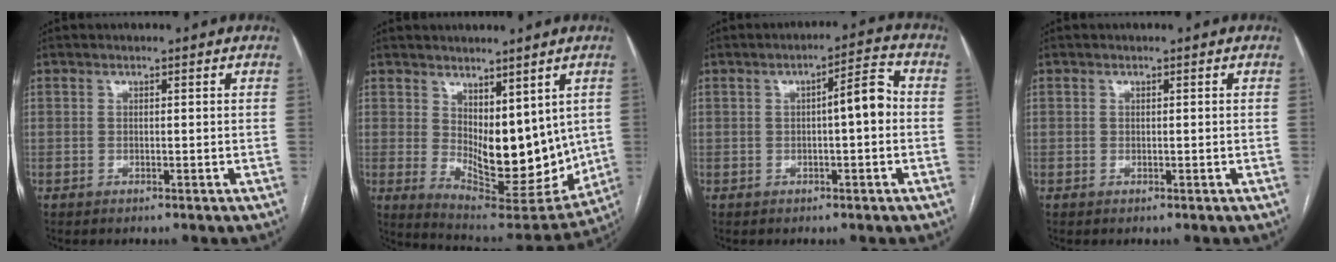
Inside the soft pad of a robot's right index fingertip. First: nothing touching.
{"total": 14.8, "force": [1.9, 7.0, 12.9], "torque": [-0.193, -0.025, 0.057]}
{"total": 5.2, "force": [-0.1, 0.9, 5.1], "torque": [-0.071, 0.020, -0.005]}
{"total": 0.0}